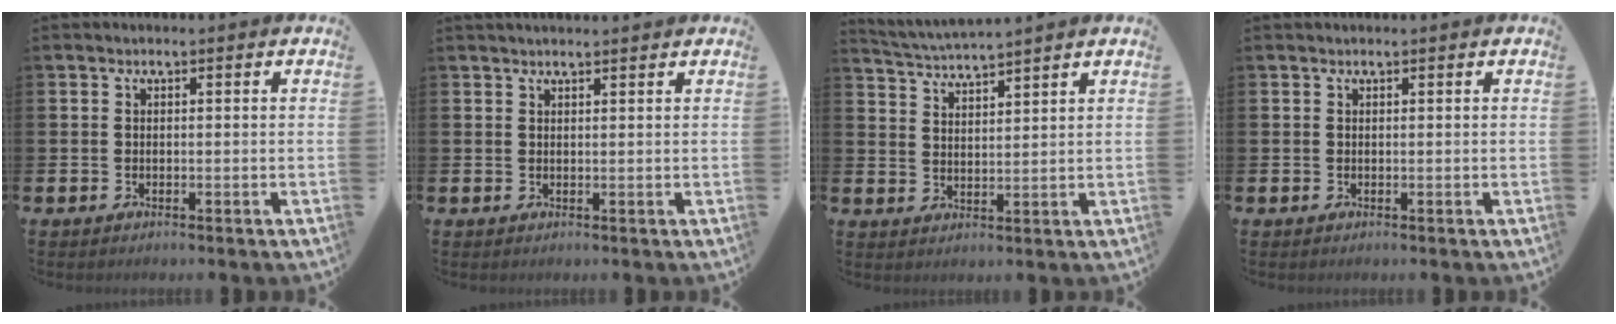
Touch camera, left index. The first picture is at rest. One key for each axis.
{"total": 1.2, "fx": 1.2, "fy": 0.0, "fz": 0.3, "tx": 0.004, "ty": -0.006, "tz": 0.020}
{"total": 3.7, "fx": 3.6, "fy": -0.4, "fz": 0.0, "tx": -0.017, "ty": -0.022, "tz": 0.064}
{"total": 0.0}